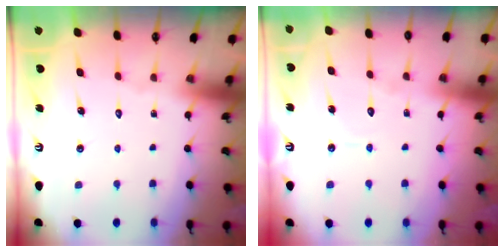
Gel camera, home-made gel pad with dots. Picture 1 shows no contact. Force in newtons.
{"total": 5.3, "press": 5.3, "slide": 0.4}